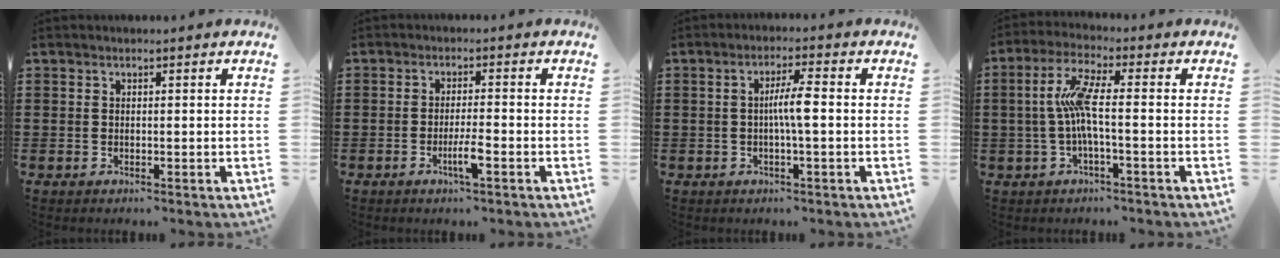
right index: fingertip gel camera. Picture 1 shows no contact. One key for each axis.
{"total": 3.6, "fx": -1.8, "fy": 0.3, "fz": 3.2, "tx": -0.061, "ty": -0.006, "tz": -0.033}
{"total": 4.3, "fx": -0.4, "fy": 0.0, "fz": 4.2, "tx": -0.075, "ty": -0.003, "tz": -0.010}
{"total": 7.1, "fx": -0.8, "fy": 0.9, "fz": 7.0, "tx": -0.157, "ty": -0.010, "tz": -0.026}